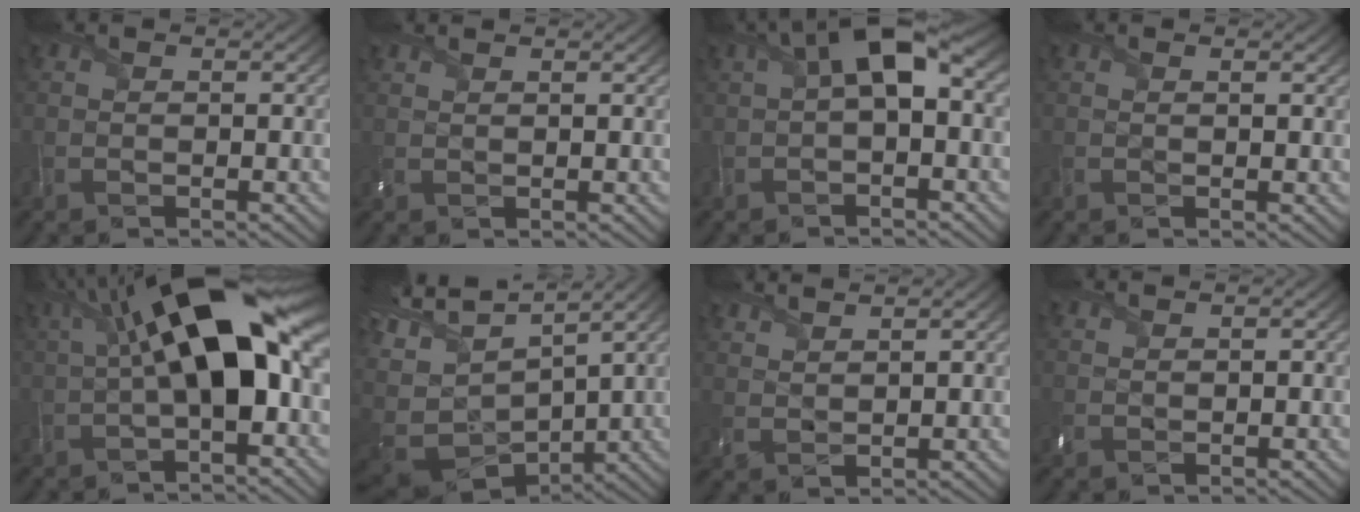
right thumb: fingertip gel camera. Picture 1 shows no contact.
{"total": 1.0, "force": [1.0, -0.1, 0.3], "torque": [-0.016, 0.002, 0.022]}
{"total": 7.4, "force": [1.7, 3.0, 6.5], "torque": [-0.114, 0.018, 0.021]}
{"total": 0.7, "force": [0.3, -0.1, 0.6], "torque": [-0.013, 0.000, 0.007]}
{"total": 14.0, "force": [2.7, 5.5, 12.5], "torque": [-0.211, 0.021, 0.040]}
{"total": 11.9, "force": [1.7, 6.9, 9.5], "torque": [-0.210, -0.007, 0.072]}
{"total": 4.5, "force": [4.0, 0.7, 2.0], "torque": [-0.046, -0.002, 0.076]}
{"total": 1.6, "force": [1.5, 0.1, 0.6], "torque": [-0.022, 0.003, 0.035]}